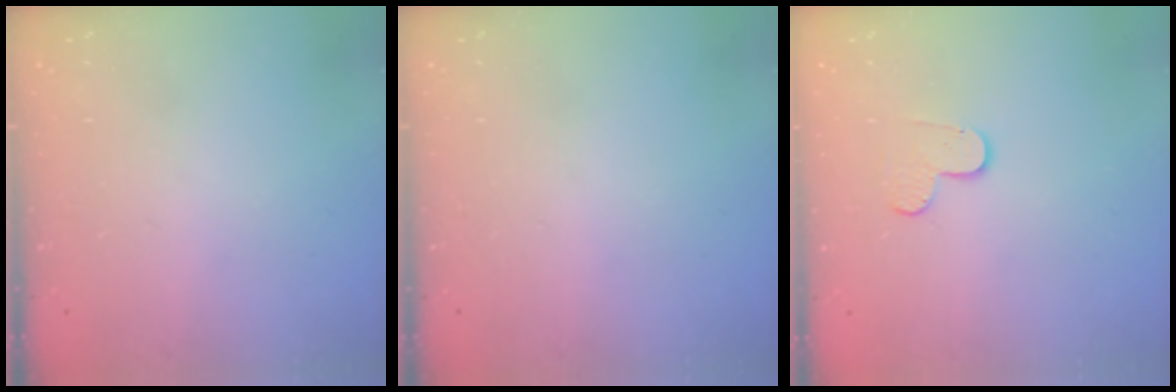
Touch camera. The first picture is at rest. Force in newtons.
{"total": 0.0}
{"total": 4.0, "press": 4.0, "slide": 0.2}